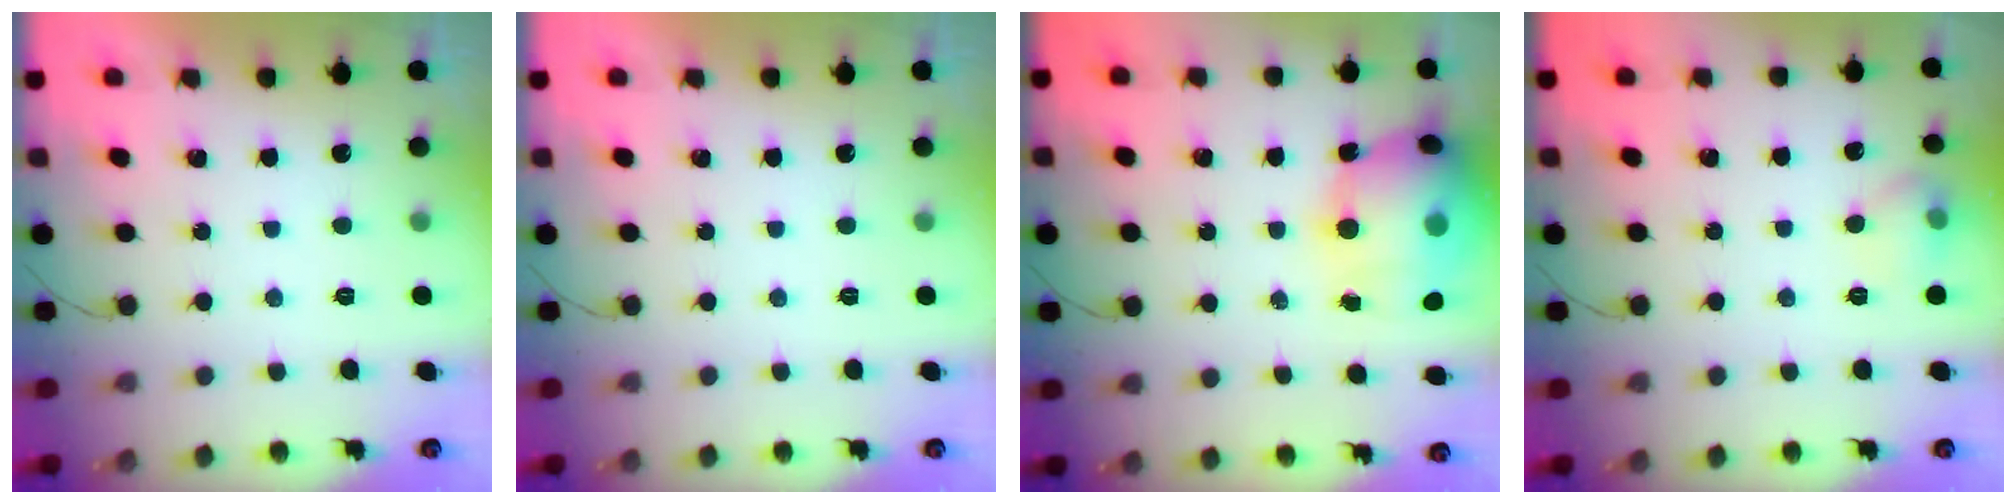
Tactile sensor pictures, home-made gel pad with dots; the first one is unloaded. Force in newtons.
{"total": 0.0}
{"total": 19.6, "press": 19.1, "slide": 4.3}
{"total": 6.3, "press": 6.2, "slide": 1.4}